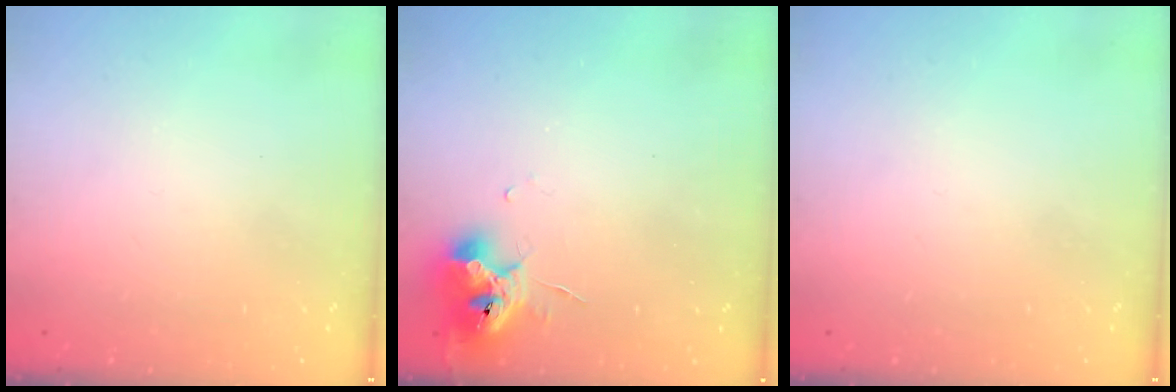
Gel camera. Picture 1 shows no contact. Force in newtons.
{"total": 10.3, "press": 10.3, "slide": 1.1}
{"total": 0.0}